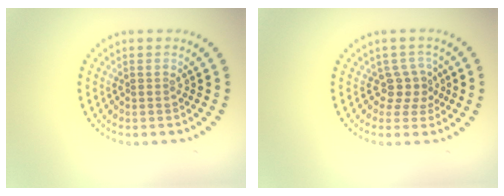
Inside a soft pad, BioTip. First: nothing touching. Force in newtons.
{"total": 2.2, "press": 1.7, "slide": 1.4}